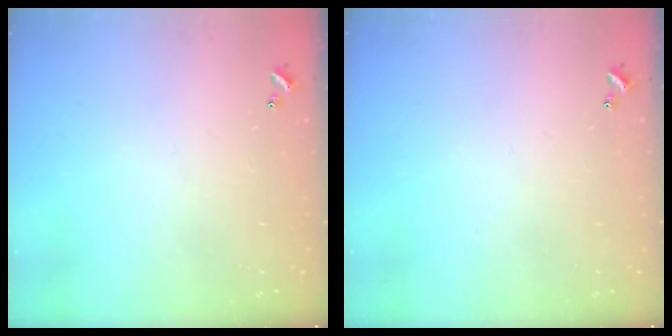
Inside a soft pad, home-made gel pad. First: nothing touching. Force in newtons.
{"total": 0.0}